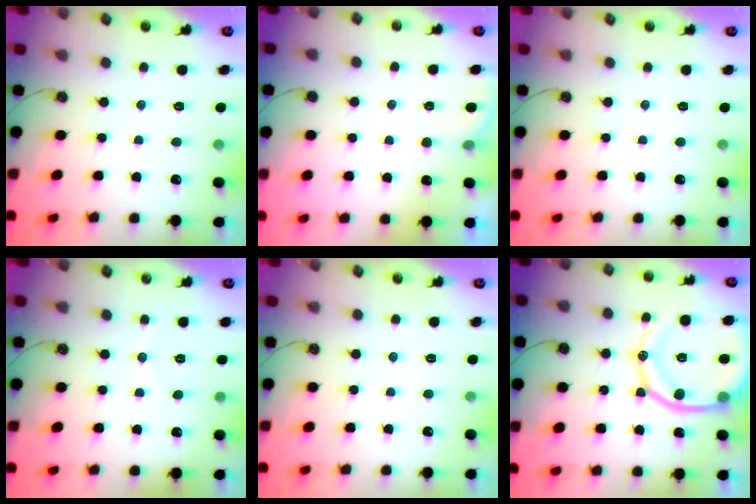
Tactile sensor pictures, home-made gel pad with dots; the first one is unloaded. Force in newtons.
{"total": 2.8, "press": 2.8, "slide": 0.3}
{"total": 0.0}
{"total": 2.5, "press": 2.5, "slide": 0.3}
{"total": 0.0}
{"total": 18.2, "press": 18.1, "slide": 2.0}